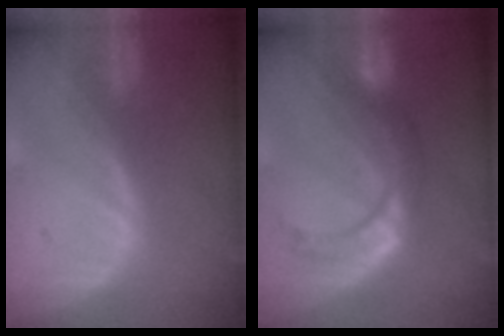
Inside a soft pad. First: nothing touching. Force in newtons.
{"total": 8.6, "press": 7.2, "slide": 4.5}